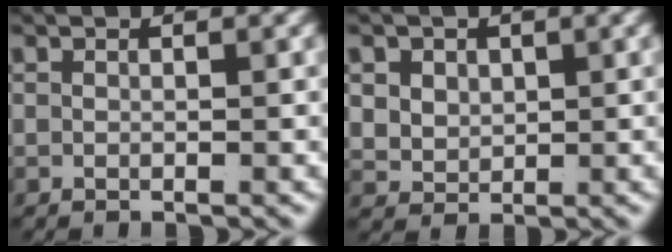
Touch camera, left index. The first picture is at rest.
{"total": 3.8, "force": [0.8, 3.4, 1.6], "torque": [-0.049, -0.022, 0.029]}